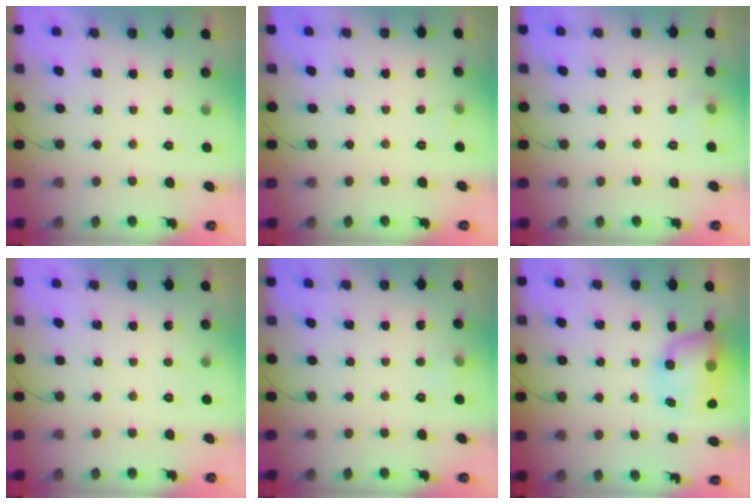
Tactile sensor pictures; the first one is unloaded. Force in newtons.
{"total": 2.5, "press": 2.3, "slide": 1.1}
{"total": 3.9, "press": 3.6, "slide": 1.6}
{"total": 0.0}
{"total": 8.0, "press": 4.0, "slide": 7.0}
{"total": 10.6, "press": 10.3, "slide": 2.7}